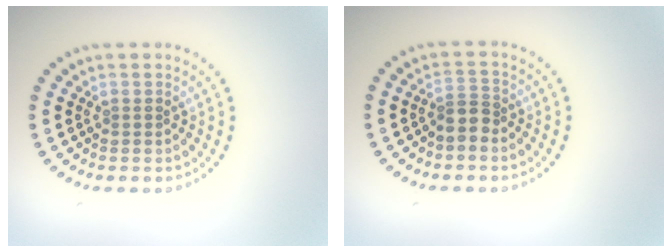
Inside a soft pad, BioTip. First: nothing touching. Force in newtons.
{"total": 2.1, "press": 1.6, "slide": 1.3}